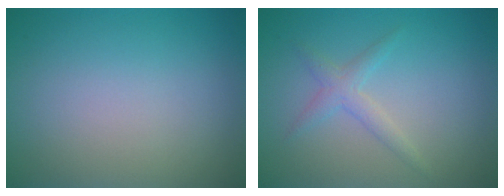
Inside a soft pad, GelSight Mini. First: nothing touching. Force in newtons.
{"total": 1.7, "press": 1.7, "slide": 0.0}